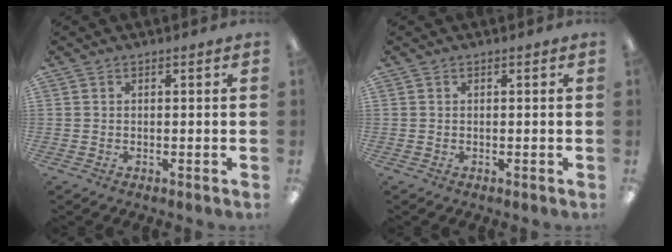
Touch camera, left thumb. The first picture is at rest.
{"total": 0.0}